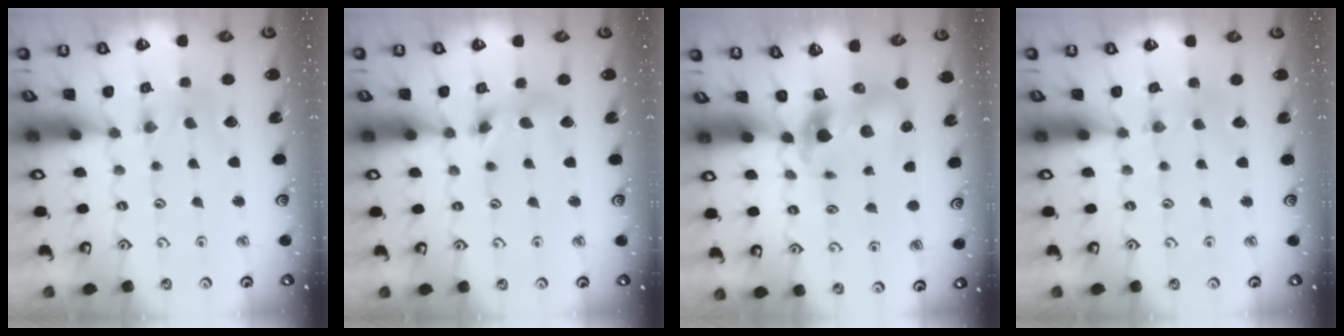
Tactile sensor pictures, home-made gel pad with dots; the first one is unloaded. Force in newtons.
{"total": 5.0, "press": 5.0, "slide": 0.5}
{"total": 6.4, "press": 6.3, "slide": 1.2}
{"total": 2.0, "press": 1.9, "slide": 0.3}